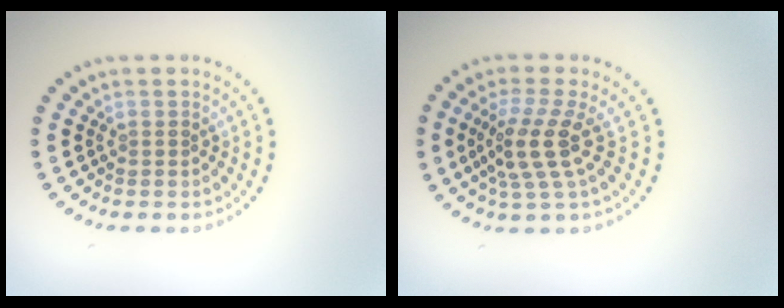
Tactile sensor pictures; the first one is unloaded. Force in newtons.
{"total": 3.8, "press": 2.9, "slide": 2.4}